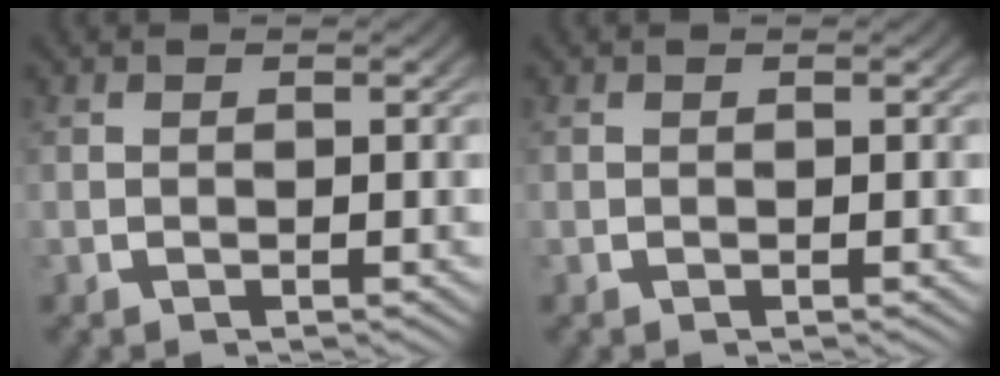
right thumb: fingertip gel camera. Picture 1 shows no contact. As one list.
[{"total": 0.0}]